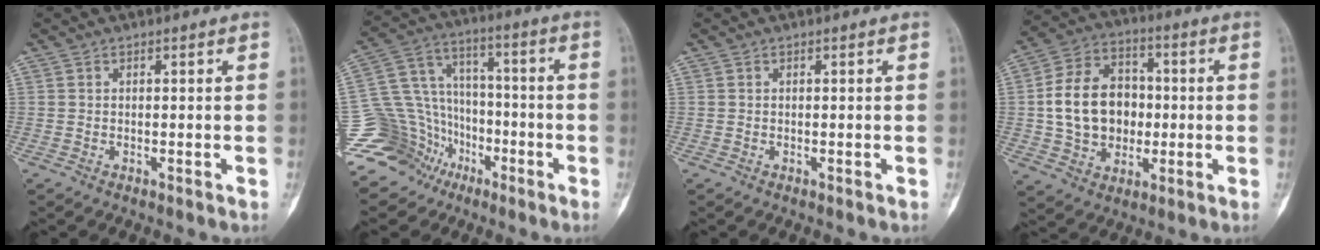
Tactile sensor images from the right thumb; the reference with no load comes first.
{"total": 18.0, "force": [-10.2, 13.7, 5.8], "torque": [-0.106, 0.087, -0.177]}
{"total": 0.0}
{"total": 15.2, "force": [-0.2, 11.8, 9.6], "torque": [-0.140, 0.025, -0.001]}